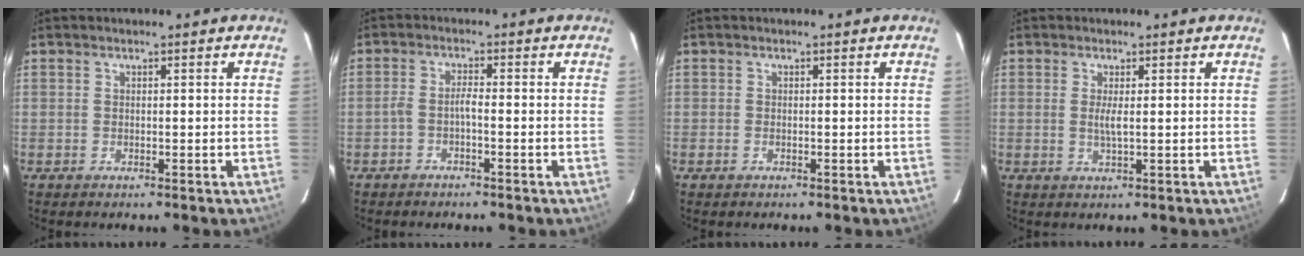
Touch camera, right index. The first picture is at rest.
{"total": 2.1, "force": [-1.4, 0.1, 1.5], "torque": [-0.040, 0.007, -0.028]}
{"total": 0.7, "force": [-0.4, 0.4, 0.3], "torque": [-0.006, -0.002, -0.010]}
{"total": 2.1, "force": [0.3, 0.2, 2.0], "torque": [-0.041, -0.004, 0.004]}